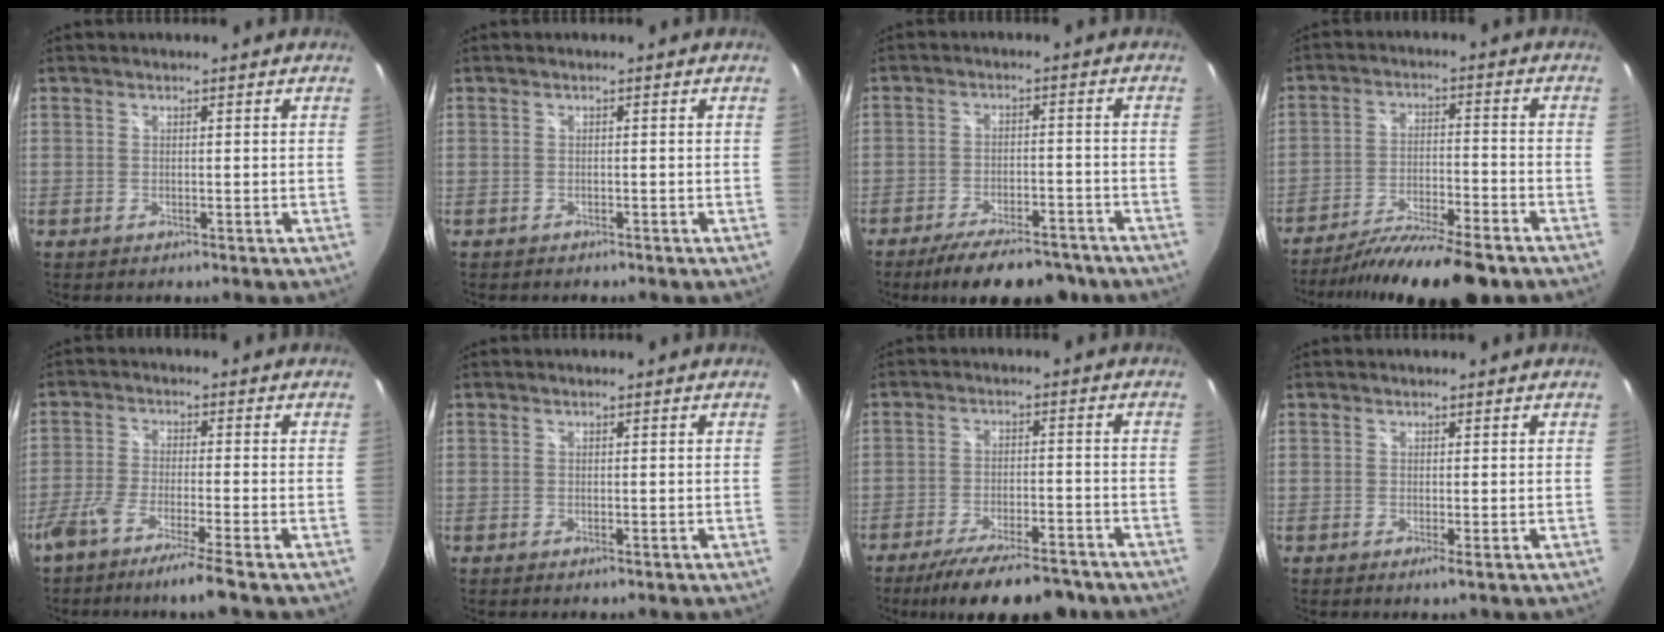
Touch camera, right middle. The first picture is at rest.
{"total": 1.0, "force": [-0.9, 0.4, 0.0], "torque": [-0.006, -0.001, -0.013]}
{"total": 13.9, "force": [-11.3, 4.2, 7.0], "torque": [-0.132, -0.018, -0.161]}
{"total": 15.7, "force": [-13.3, 1.5, 8.1], "torque": [-0.158, -0.032, -0.216]}
{"total": 7.8, "force": [-5.9, -0.6, 5.0], "torque": [-0.113, -0.015, -0.111]}
{"total": 0.0}
{"total": 14.3, "force": [-11.7, 3.4, 7.6], "torque": [-0.144, -0.025, -0.175]}
{"total": 0.6, "force": [-0.1, -0.2, 0.6], "torque": [-0.014, -0.004, -0.003]}